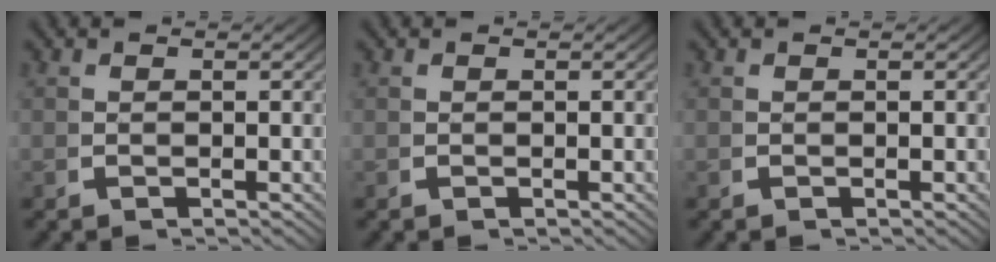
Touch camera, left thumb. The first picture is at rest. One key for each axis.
{"total": 0.0}
{"total": 0.0}